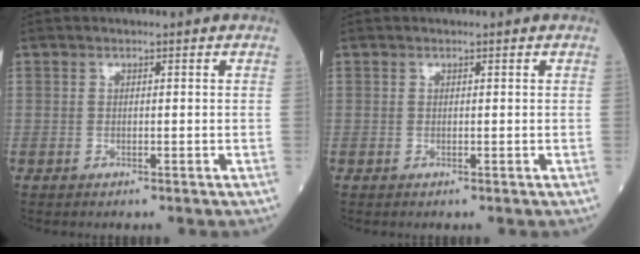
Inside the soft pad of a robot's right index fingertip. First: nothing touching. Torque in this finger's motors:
{"motor_torque": [-0.08, -0.06, -0.07, -0.01]}